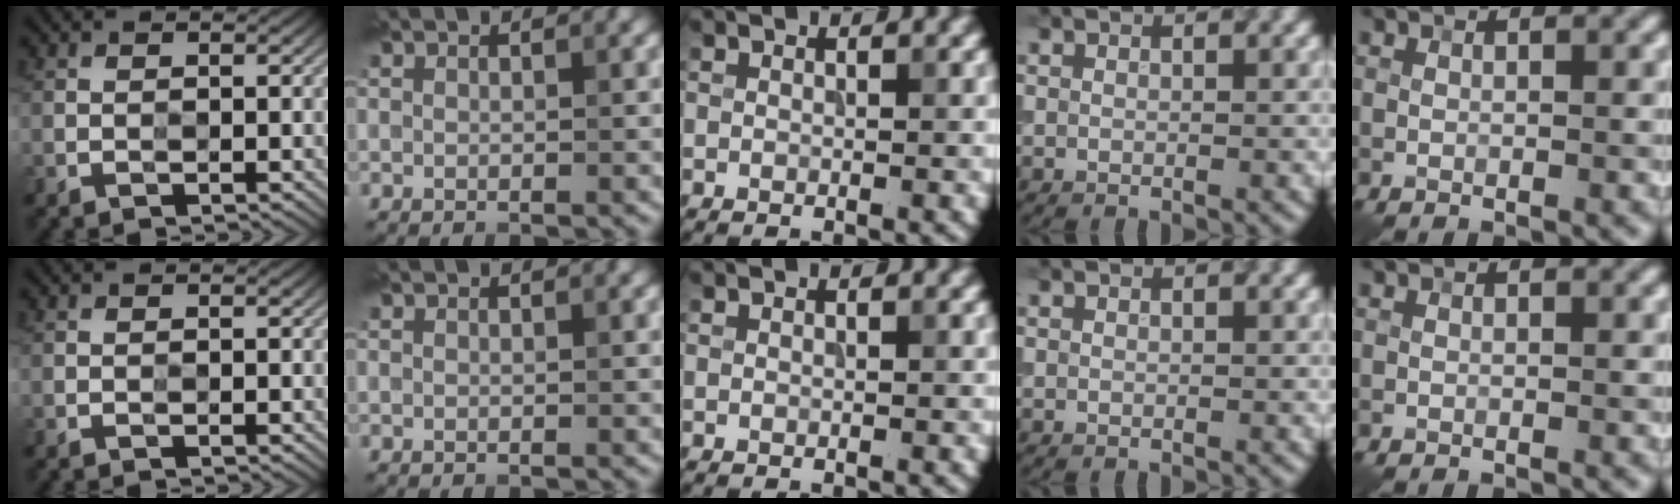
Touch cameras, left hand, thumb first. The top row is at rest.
{}